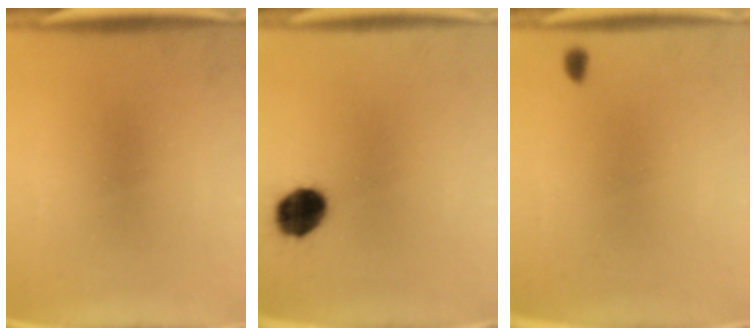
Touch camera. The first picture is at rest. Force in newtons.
{"total": 9.3}
{"total": 0.7}